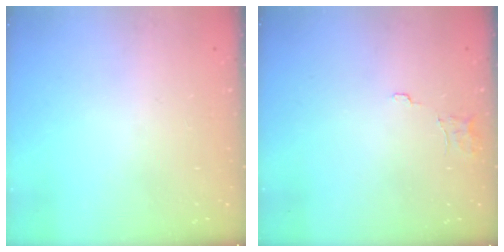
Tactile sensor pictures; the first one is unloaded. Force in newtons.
{"total": 4.8, "press": 4.8, "slide": 0.3}